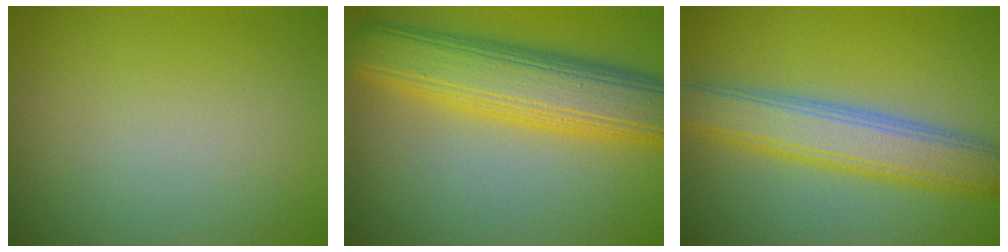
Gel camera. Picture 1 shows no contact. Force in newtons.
{"total": 9.8, "press": 9.8, "slide": 0.3}
{"total": 6.5, "press": 6.5, "slide": 0.1}